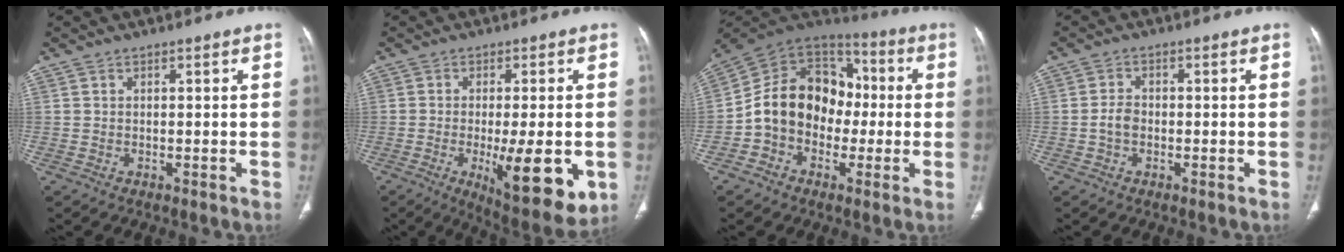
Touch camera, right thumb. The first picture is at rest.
{"total": 14.5, "force": [-3.8, 4.4, 13.3], "torque": [-0.183, -0.025, -0.045]}
{"total": 16.5, "force": [-1.9, 13.0, 9.9], "torque": [-0.130, 0.047, -0.044]}
{"total": 2.7, "force": [-0.7, 1.9, 1.8], "torque": [-0.031, 0.009, -0.016]}